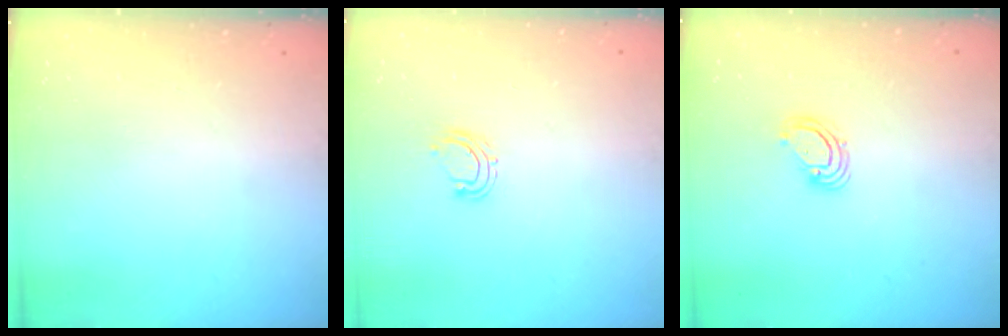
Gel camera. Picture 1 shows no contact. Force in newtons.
{"total": 5.8, "press": 5.7, "slide": 1.1}
{"total": 4.1, "press": 4.1, "slide": 0.4}